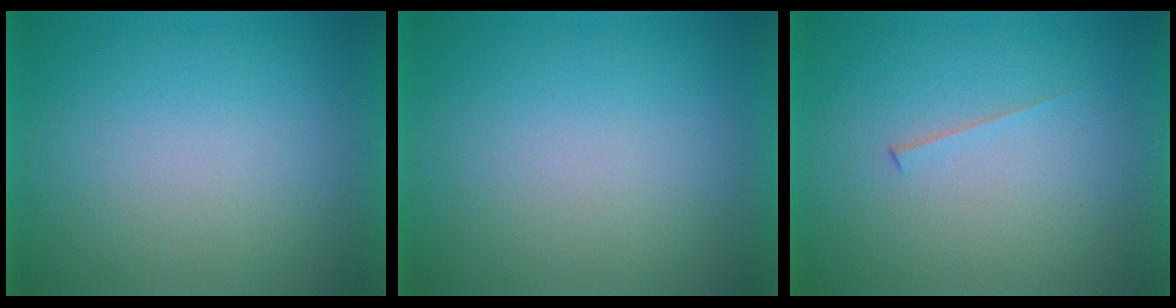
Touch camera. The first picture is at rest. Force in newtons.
{"total": 0.0}
{"total": 1.5}